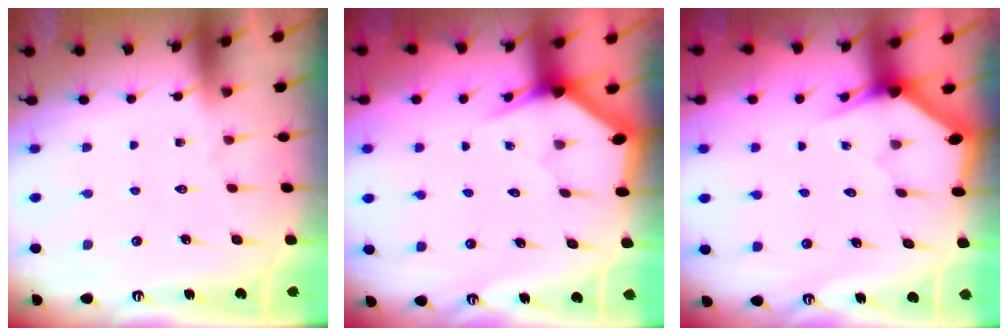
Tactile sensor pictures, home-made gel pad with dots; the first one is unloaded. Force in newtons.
{"total": 2.9, "press": 2.9, "slide": 0.0}
{"total": 3.1, "press": 3.1, "slide": 0.0}